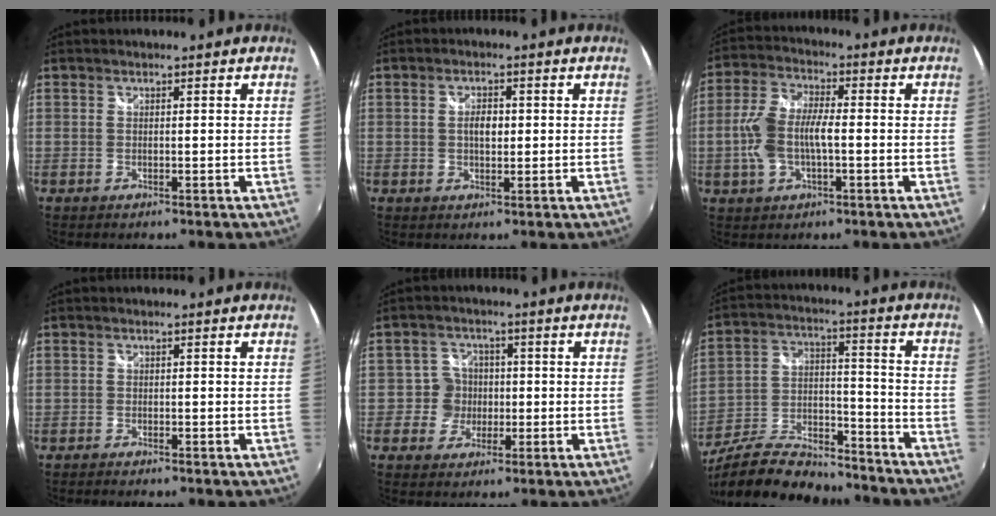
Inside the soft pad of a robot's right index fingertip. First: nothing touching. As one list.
[{"total": 3.1, "force": [0.2, 1.8, 2.5], "torque": [-0.041, 0.005, 0.002]}, {"total": 9.7, "force": [-1.5, 4.7, 8.3], "torque": [-0.176, 0.010, -0.027]}, {"total": 1.6, "force": [-1.5, 0.3, 0.5], "torque": [-0.016, -0.011, -0.029]}, {"total": 4.5, "force": [-0.7, 4.4, 0.1], "torque": [0.007, 0.008, -0.019]}, {"total": 22.4, "force": [-18.3, 7.7, 10.4], "torque": [-0.209, 0.001, -0.287]}]